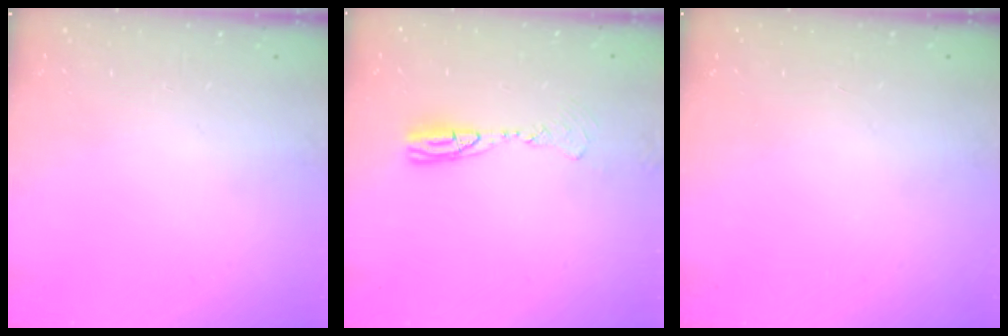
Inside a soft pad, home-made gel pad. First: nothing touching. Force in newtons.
{"total": 7.8, "press": 7.5, "slide": 2.2}
{"total": 0.0}